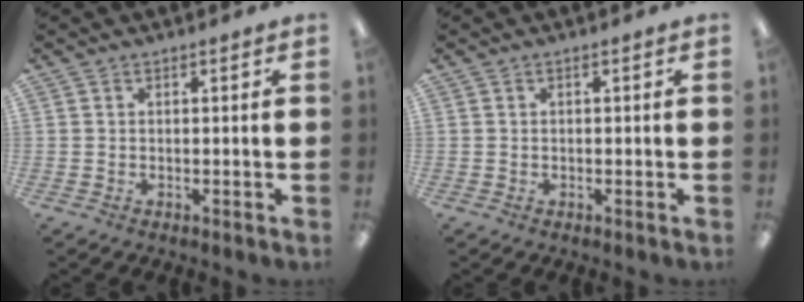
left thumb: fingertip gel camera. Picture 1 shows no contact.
{"total": 0.0}